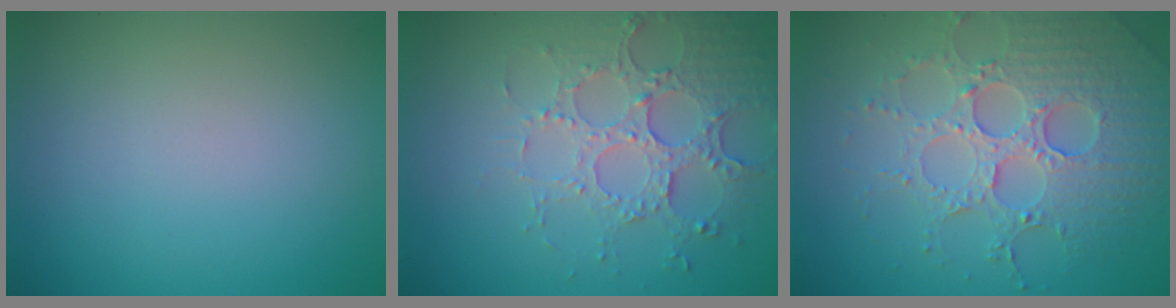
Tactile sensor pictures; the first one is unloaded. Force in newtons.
{"total": 4.5, "press": 3.5, "slide": 2.7}
{"total": 5.6, "press": 4.8, "slide": 2.9}